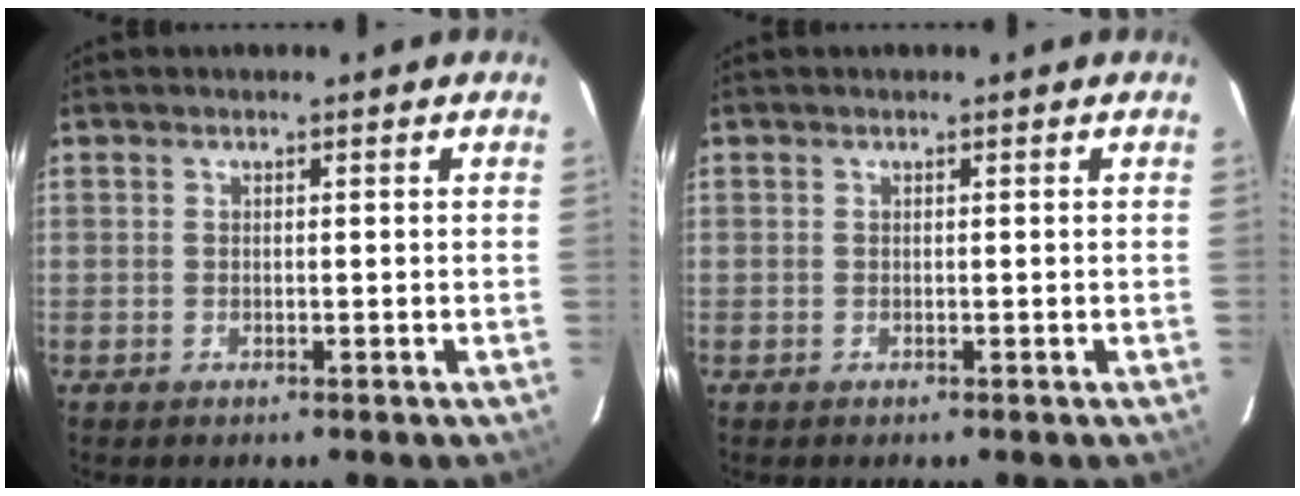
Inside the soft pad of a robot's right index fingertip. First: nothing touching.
{"total": 0.0}